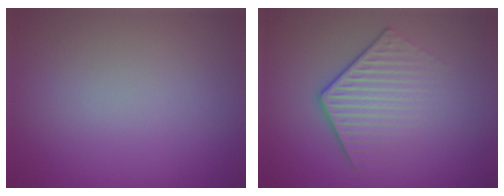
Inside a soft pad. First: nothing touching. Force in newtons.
{"total": 4.3, "press": 2.8, "slide": 3.3}